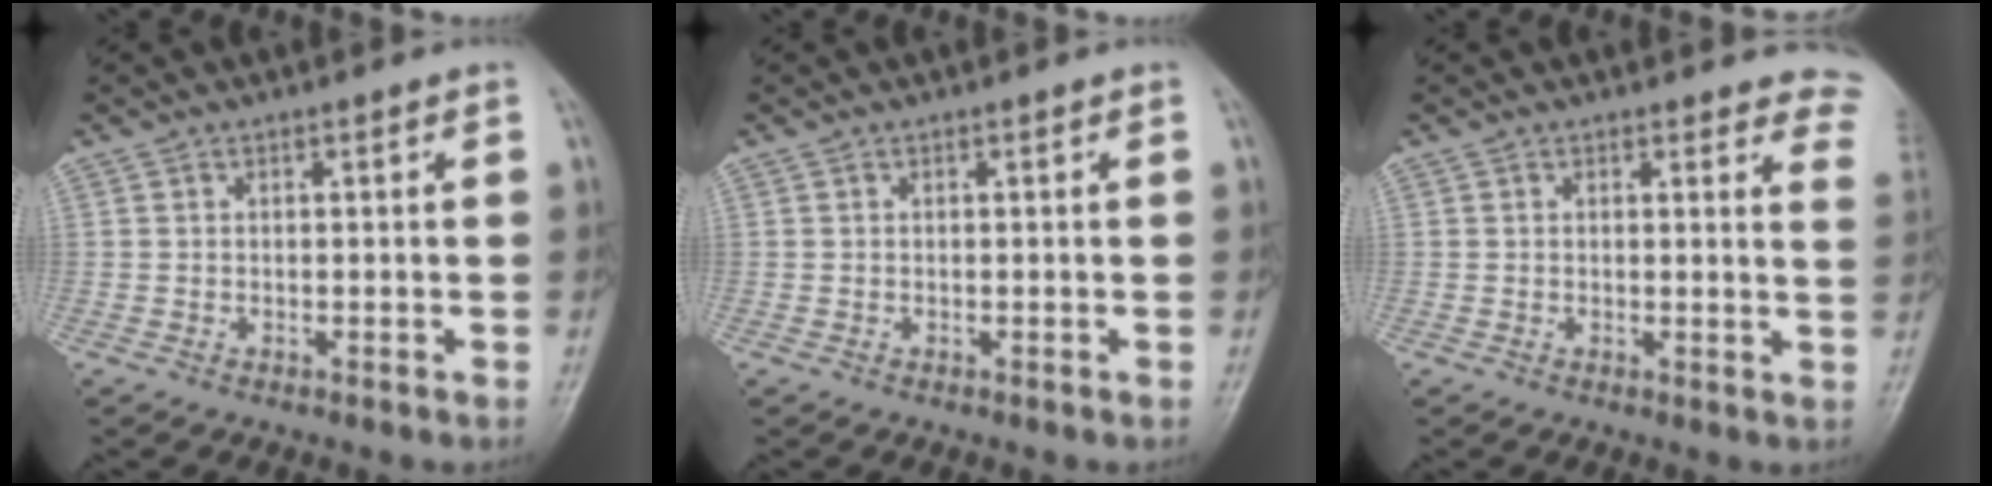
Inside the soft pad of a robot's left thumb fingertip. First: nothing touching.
{"total": 0.0}
{"total": 8.6, "force": [8.2, 2.3, 1.5], "torque": [0.031, -0.051, 0.052]}